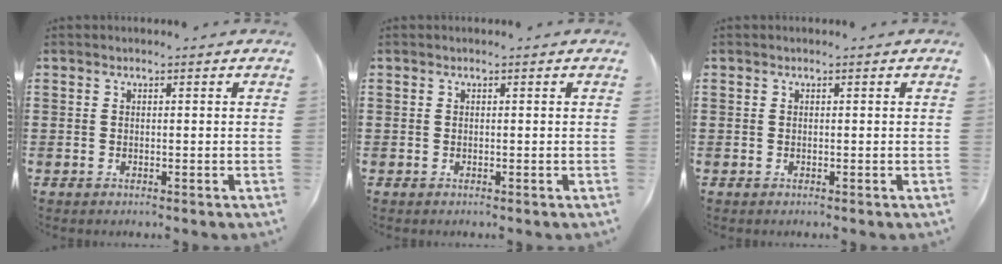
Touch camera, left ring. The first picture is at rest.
{"total": 0.0}
{"total": 0.0}